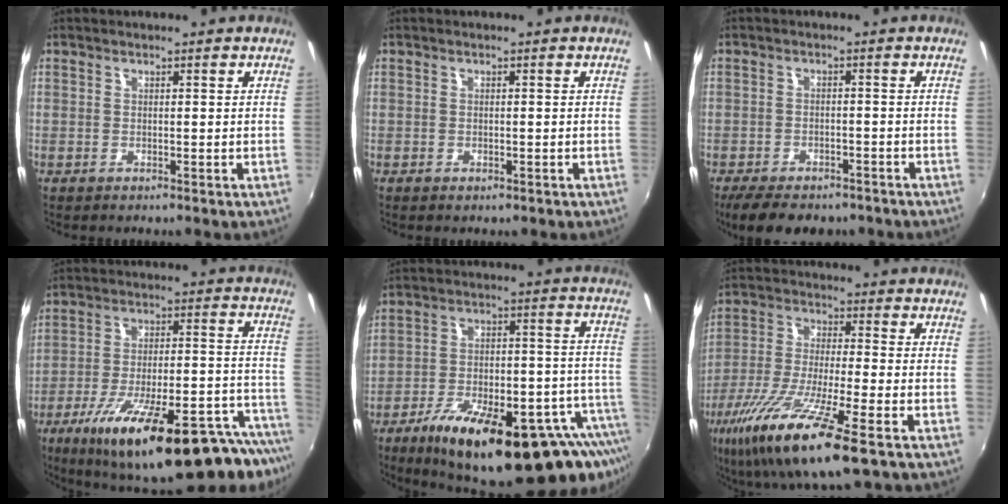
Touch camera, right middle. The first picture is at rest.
{"total": 0.8, "force": [-0.5, 0.6, 0.3], "torque": [-0.005, -0.006, -0.009]}
{"total": 10.2, "force": [-8.0, 4.2, 4.8], "torque": [-0.105, -0.020, -0.123]}
{"total": 29.6, "force": [-21.6, 4.8, 19.8], "torque": [-0.273, -0.046, -0.308]}
{"total": 29.7, "force": [-20.4, 8.5, 19.9], "torque": [-0.292, -0.039, -0.283]}
{"total": 17.9, "force": [-9.8, 2.6, 14.7], "torque": [-0.295, -0.054, -0.183]}